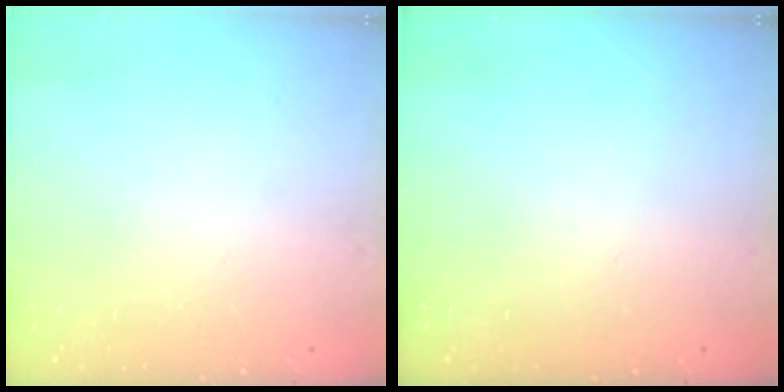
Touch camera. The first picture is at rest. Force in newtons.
{"total": 0.0}